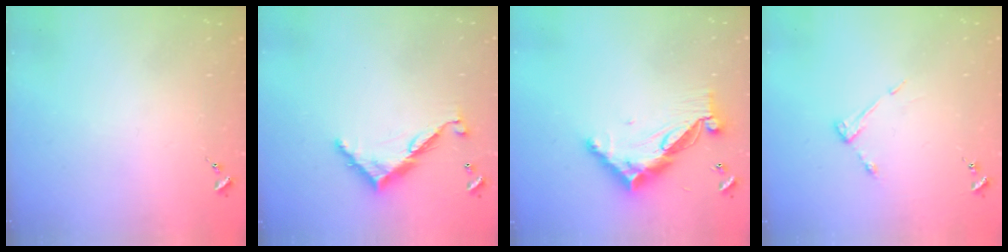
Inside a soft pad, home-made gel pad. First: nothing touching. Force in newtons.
{"total": 9.7, "press": 9.7, "slide": 0.4}
{"total": 13.7, "press": 13.6, "slide": 1.0}
{"total": 5.0, "press": 4.9, "slide": 0.4}